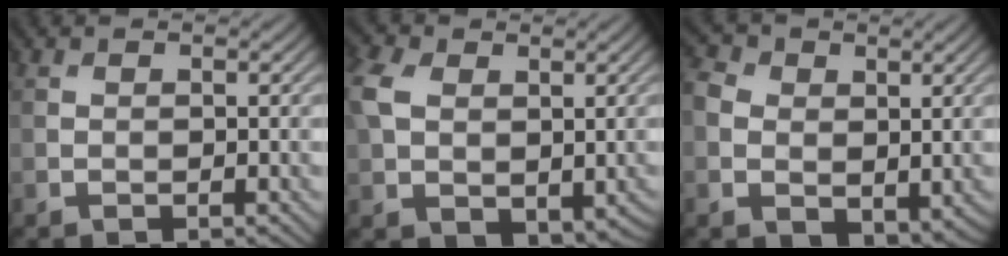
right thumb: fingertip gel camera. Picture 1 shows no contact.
{"total": 8.2, "force": [1.3, 5.7, 5.8], "torque": [-0.167, -0.001, 0.026]}
{"total": 6.3, "force": [0.7, 5.1, 3.7], "torque": [-0.106, -0.006, 0.014]}